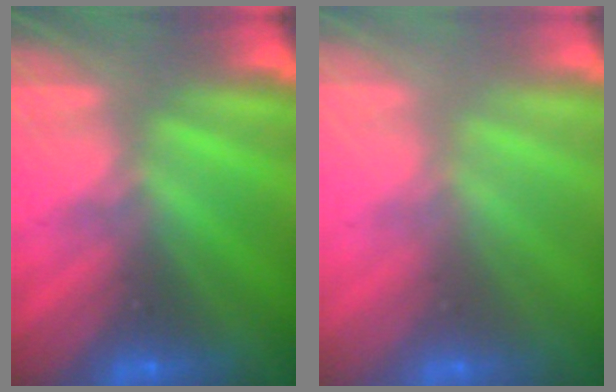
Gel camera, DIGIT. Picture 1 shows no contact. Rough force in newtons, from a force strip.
{"total": 2.6}